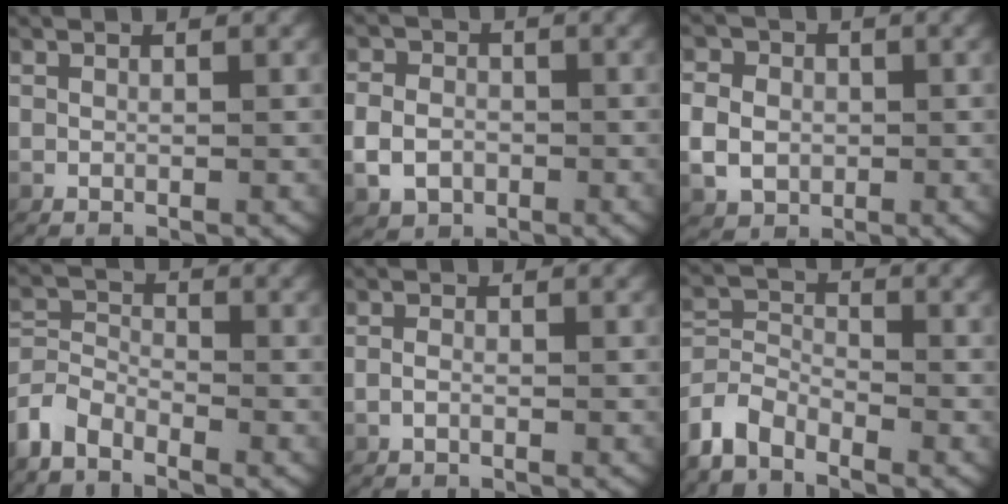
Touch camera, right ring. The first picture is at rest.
{"total": 3.5, "force": [-0.9, 3.1, 1.4], "torque": [-0.031, -0.005, -0.013]}
{"total": 4.3, "force": [-0.2, 3.8, 1.8], "torque": [-0.042, -0.003, -0.001]}
{"total": 4.3, "force": [-2.7, 3.0, 1.3], "torque": [-0.042, -0.022, -0.044]}
{"total": 0.7, "force": [-0.5, 0.1, 0.5], "torque": [-0.016, -0.005, -0.008]}
{"total": 4.7, "force": [-3.0, 3.3, 1.6], "torque": [-0.047, -0.024, -0.049]}